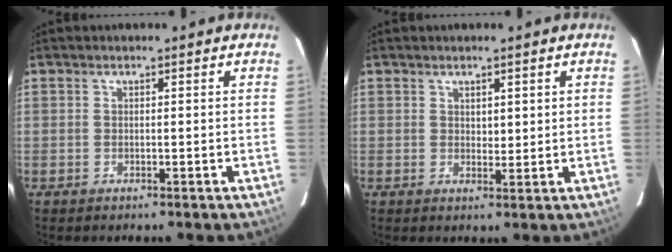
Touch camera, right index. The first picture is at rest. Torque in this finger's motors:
{"motor_torque": [-0.13, 0.16, -0.07, 0.00]}